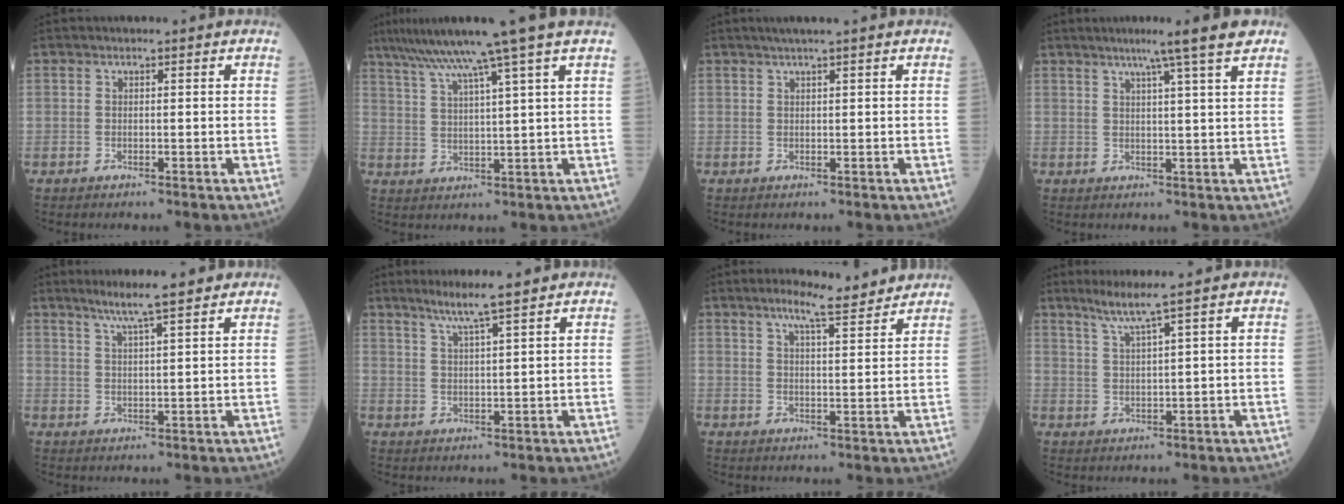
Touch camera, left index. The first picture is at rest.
{"total": 12.1, "force": [9.0, -2.9, 7.6], "torque": [-0.126, 0.003, 0.137]}
{"total": 2.3, "force": [1.6, -0.6, 1.5], "torque": [-0.023, 0.007, 0.032]}
{"total": 7.3, "force": [5.2, -1.5, 4.9], "torque": [-0.071, 0.004, 0.065]}
{"total": 6.9, "force": [5.3, -0.1, 4.4], "torque": [-0.073, 0.010, 0.089]}
{"total": 5.5, "force": [4.1, -0.8, 3.5], "torque": [-0.067, 0.000, 0.076]}
{"total": 6.9, "force": [5.9, 0.6, 3.5], "torque": [-0.058, 0.008, 0.086]}
{"total": 4.1, "force": [2.8, -1.5, 2.6], "torque": [-0.055, -0.008, 0.060]}